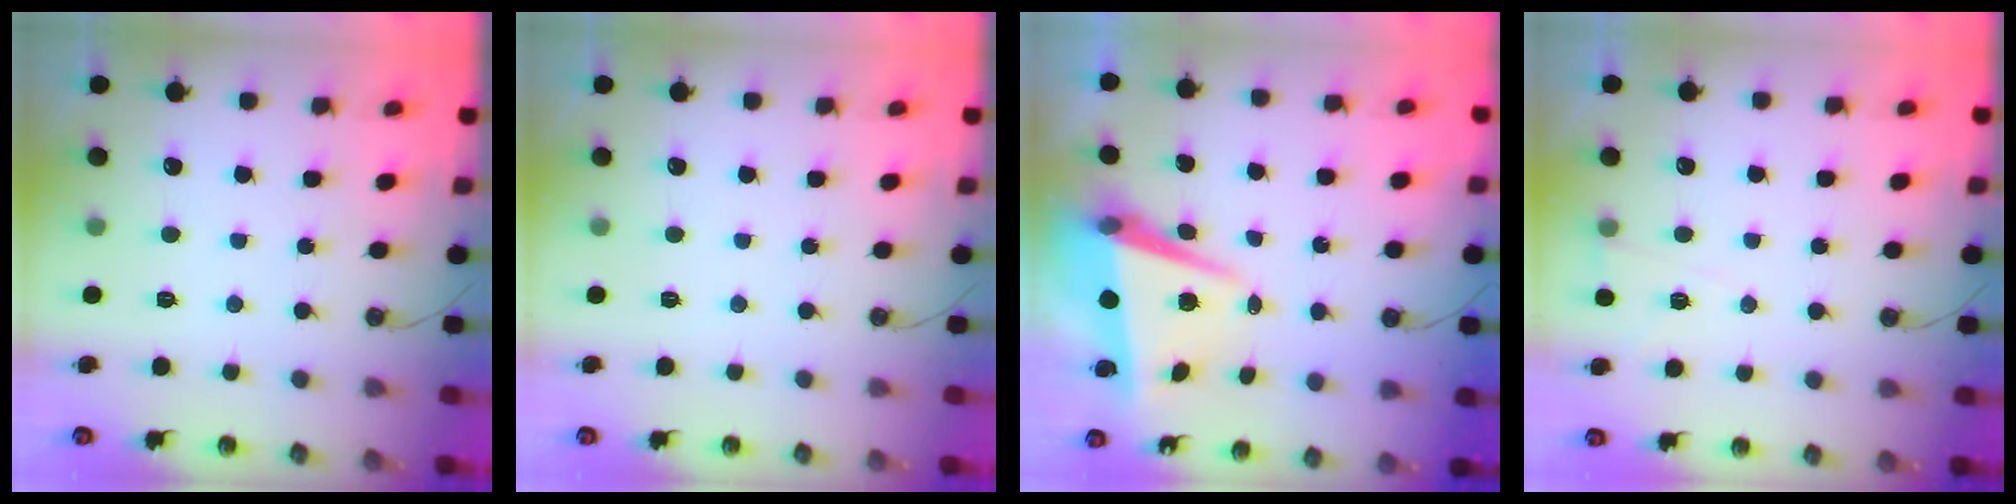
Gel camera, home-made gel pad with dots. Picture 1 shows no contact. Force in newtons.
{"total": 0.0}
{"total": 7.1, "press": 6.8, "slide": 1.9}
{"total": 4.4, "press": 3.2, "slide": 3.0}